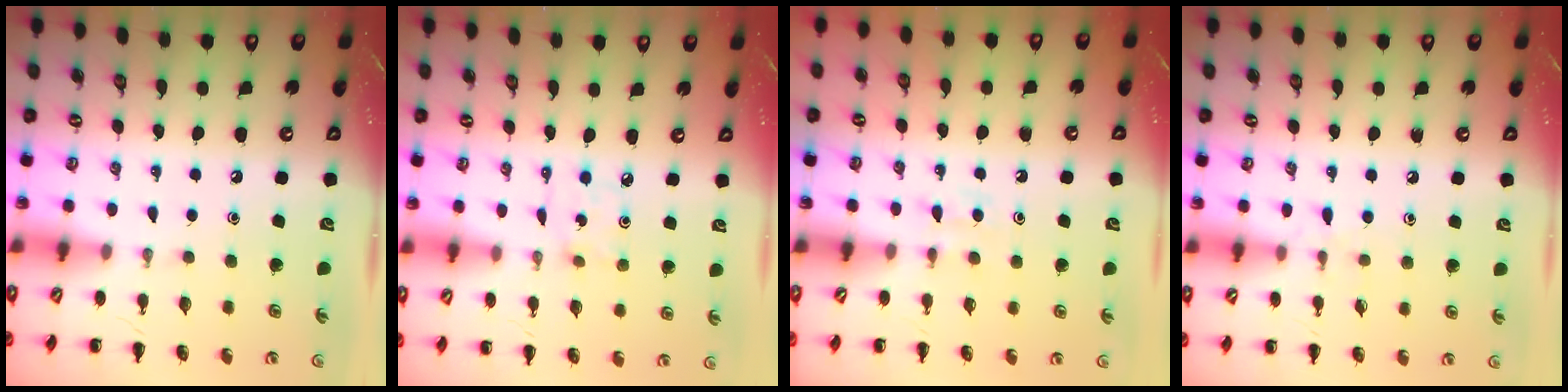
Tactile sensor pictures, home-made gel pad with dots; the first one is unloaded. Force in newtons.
{"total": 2.5, "press": 2.4, "slide": 0.8}
{"total": 3.5, "press": 3.3, "slide": 1.2}
{"total": 6.6, "press": 6.3, "slide": 1.9}